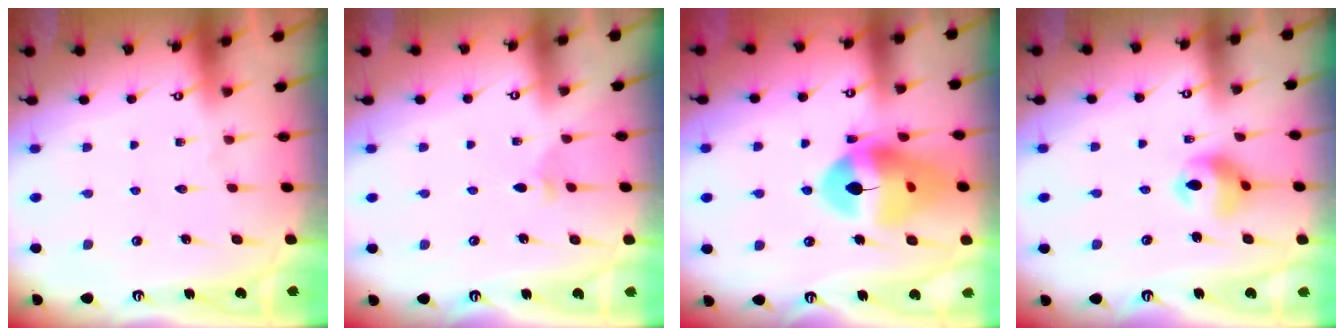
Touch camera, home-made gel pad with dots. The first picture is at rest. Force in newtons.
{"total": 2.2, "press": 2.2, "slide": 0.6}
{"total": 17.0, "press": 16.8, "slide": 2.1}
{"total": 9.6, "press": 9.5, "slide": 1.2}